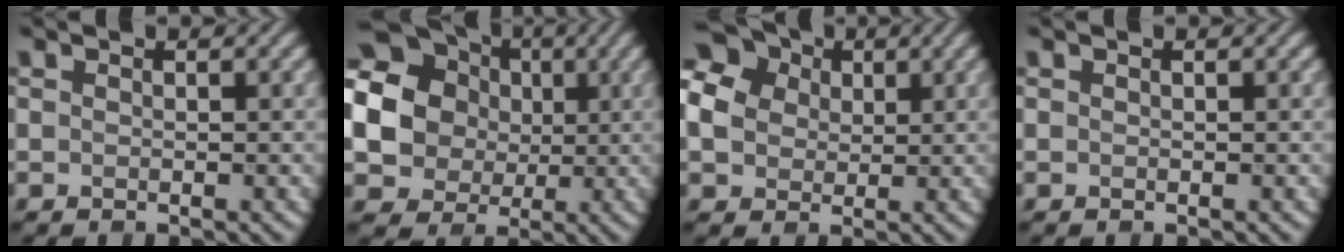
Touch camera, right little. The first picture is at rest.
{"total": 21.0, "force": [3.5, 19.3, 7.6], "torque": [-0.200, 0.011, 0.017]}
{"total": 9.8, "force": [2.7, 8.0, 5.0], "torque": [-0.113, 0.037, 0.033]}
{"total": 0.0}